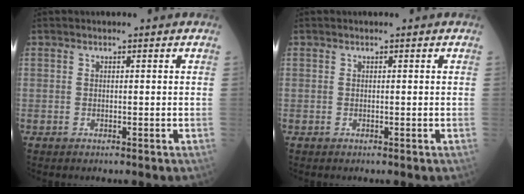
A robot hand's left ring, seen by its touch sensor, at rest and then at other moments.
{"total": 0.0}